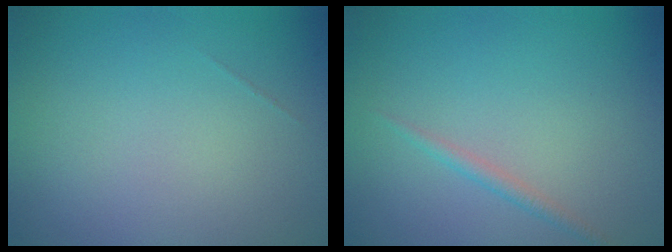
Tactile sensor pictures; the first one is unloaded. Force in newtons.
{"total": 0.9, "press": 0.9, "slide": 0.1}